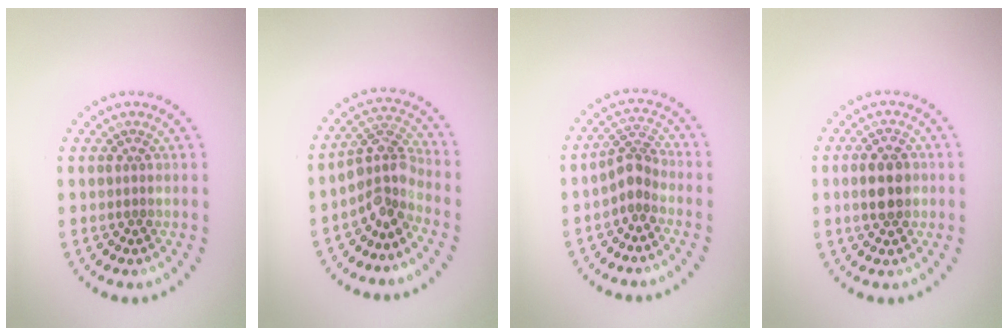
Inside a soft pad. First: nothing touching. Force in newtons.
{"total": 3.7, "press": 2.6, "slide": 2.6}
{"total": 2.4, "press": 1.8, "slide": 1.6}
{"total": 3.1, "press": 3.1, "slide": 0.0}